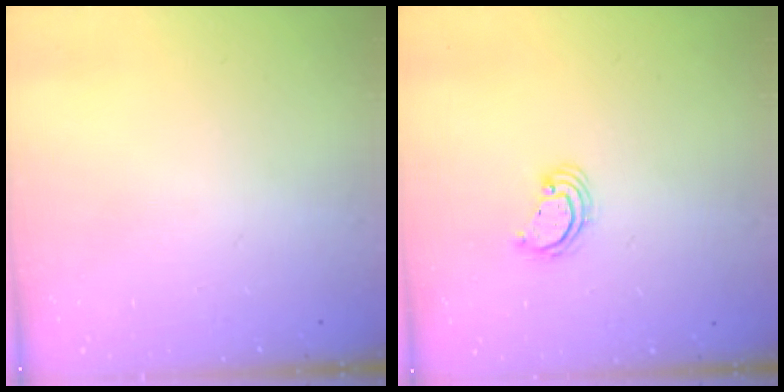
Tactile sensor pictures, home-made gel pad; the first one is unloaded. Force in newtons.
{"total": 2.2, "press": 2.2, "slide": 0.2}